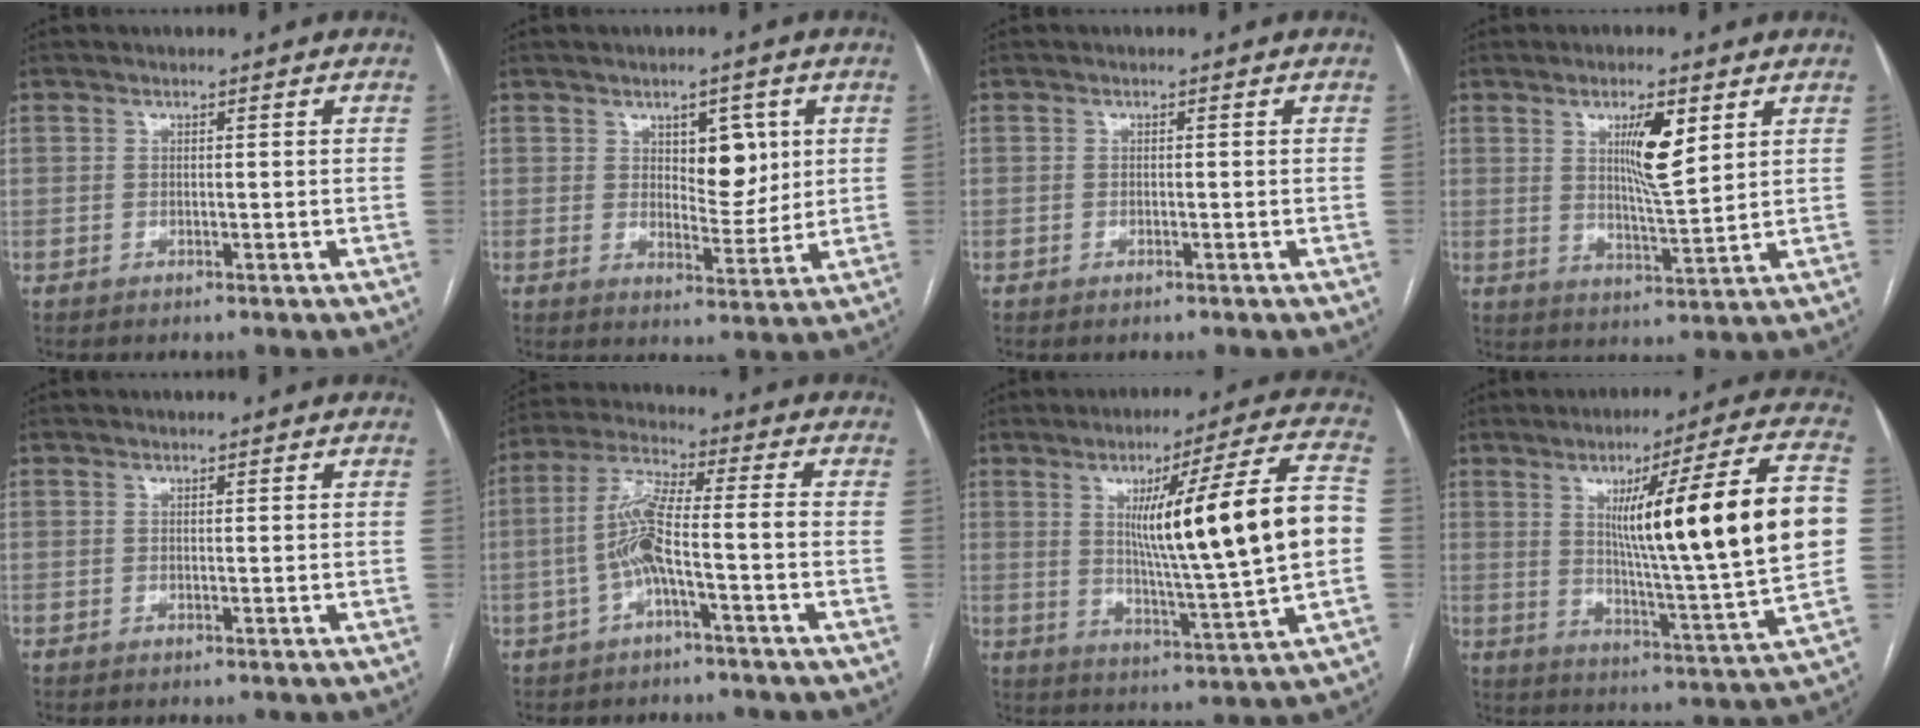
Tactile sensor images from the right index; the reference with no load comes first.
{"total": 6.5, "force": [2.2, 3.2, 5.2], "torque": [-0.071, 0.001, 0.038]}
{"total": 0.6, "force": [-0.4, 0.2, 0.4], "torque": [-0.010, -0.001, -0.005]}
{"total": 7.5, "force": [3.0, 0.9, 6.8], "torque": [-0.118, -0.009, 0.051]}
{"total": 0.0}
{"total": 7.9, "force": [-2.2, 0.9, 7.6], "torque": [-0.158, 0.025, -0.042]}
{"total": 19.5, "force": [1.8, -0.4, 19.4], "torque": [-0.292, 0.001, 0.023]}
{"total": 23.2, "force": [3.4, 0.1, 23.0], "torque": [-0.328, 0.000, 0.041]}